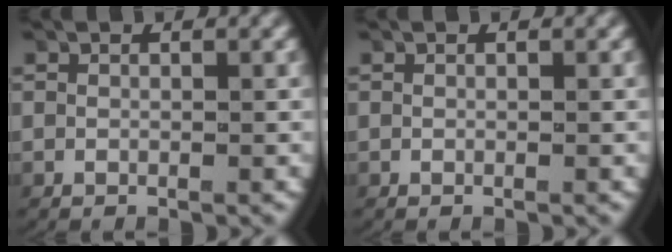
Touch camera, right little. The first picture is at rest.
{"total": 0.0}